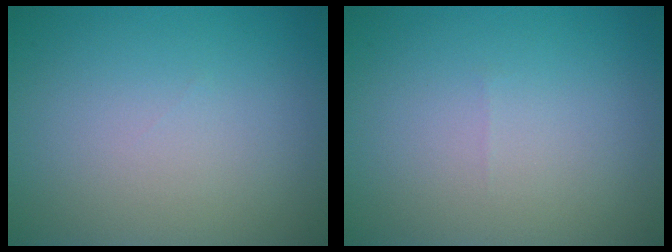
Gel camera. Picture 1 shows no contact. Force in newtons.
{"total": 0.0}